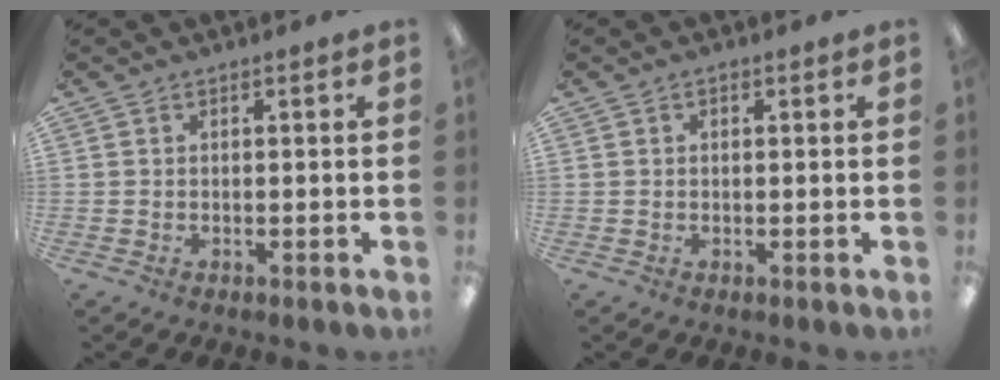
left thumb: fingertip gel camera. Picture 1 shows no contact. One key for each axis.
{"total": 0.8, "fx": 0.3, "fy": 0.5, "fz": 0.5, "tx": -0.011, "ty": 0.002, "tz": 0.005}